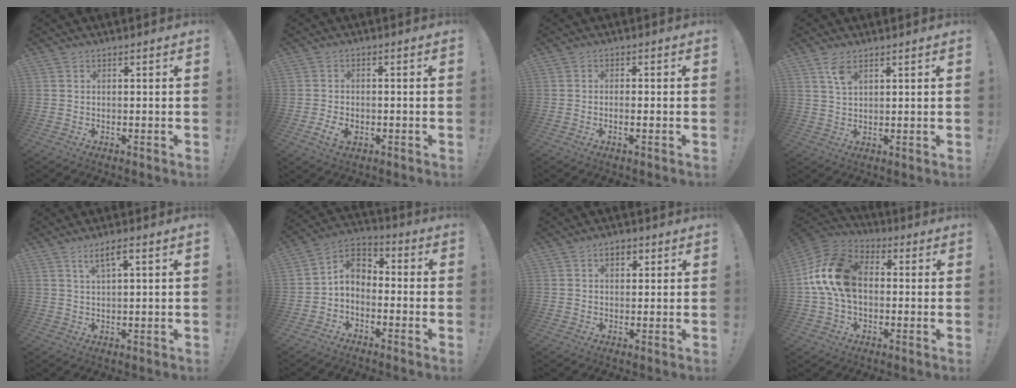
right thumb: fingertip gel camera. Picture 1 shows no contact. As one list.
[{"total": 4.7, "force": [-2.1, 2.6, 3.2], "torque": [-0.064, 0.002, -0.040]}, {"total": 2.1, "force": [-0.8, 0.3, 2.0], "torque": [-0.033, -0.001, -0.016]}, {"total": 4.6, "force": [2.7, 2.2, 3.1], "torque": [-0.058, -0.008, 0.048]}, {"total": 4.2, "force": [1.7, 0.7, 3.7], "torque": [-0.074, 0.004, 0.028]}, {"total": 6.4, "force": [-1.9, 5.1, 3.4], "torque": [-0.061, 0.019, -0.031]}, {"total": 3.2, "force": [1.1, 2.1, 2.2], "torque": [-0.032, 0.003, 0.016]}, {"total": 17.8, "force": [1.1, 11.9, 13.1], "torque": [-0.234, 0.025, 0.025]}]